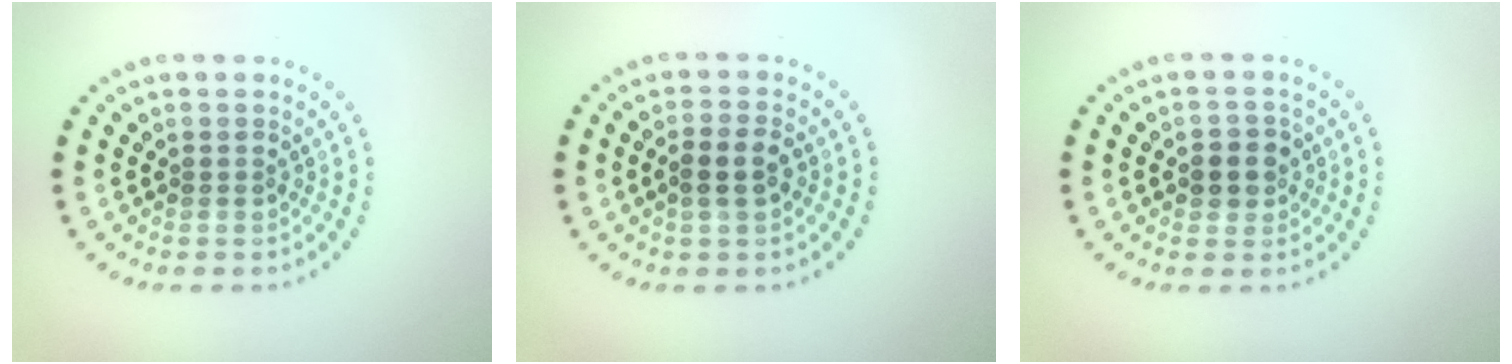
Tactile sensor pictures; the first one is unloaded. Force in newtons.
{"total": 2.4, "press": 2.3, "slide": 0.6}
{"total": 2.4, "press": 2.3, "slide": 0.7}